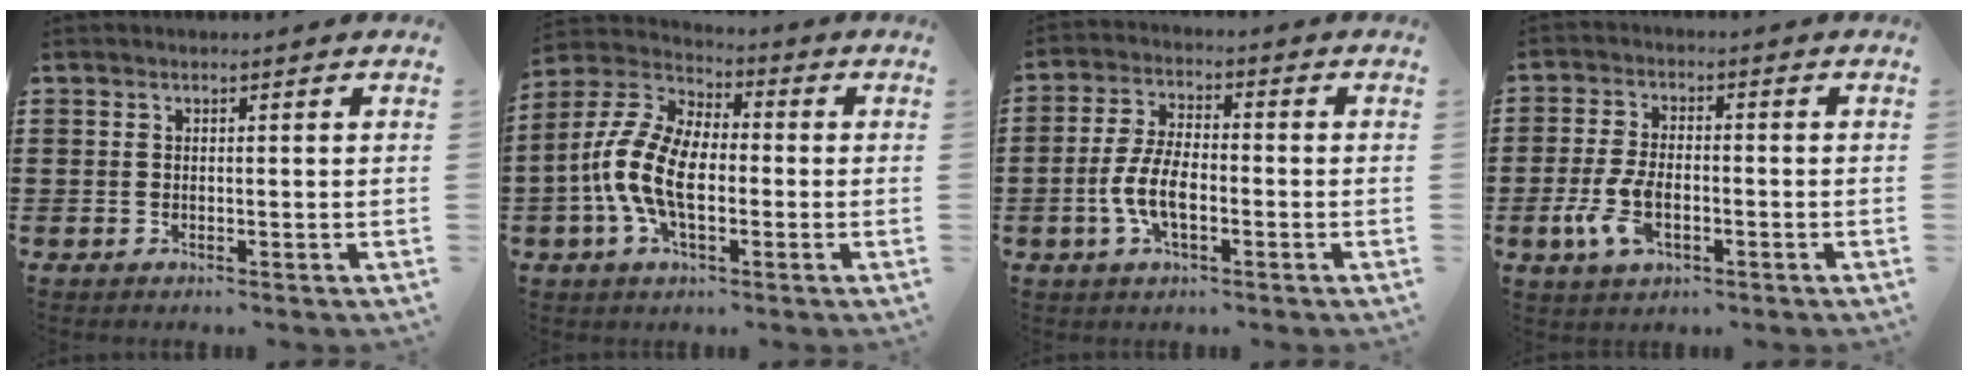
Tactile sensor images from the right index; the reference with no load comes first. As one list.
[{"total": 10.4, "force": [-2.4, 5.5, 8.5], "torque": [-0.221, -0.008, -0.055]}, {"total": 6.8, "force": [-1.9, 3.1, 5.8], "torque": [-0.133, -0.003, -0.041]}, {"total": 6.3, "force": [-2.1, 3.1, 5.1], "torque": [-0.122, -0.005, -0.042]}]